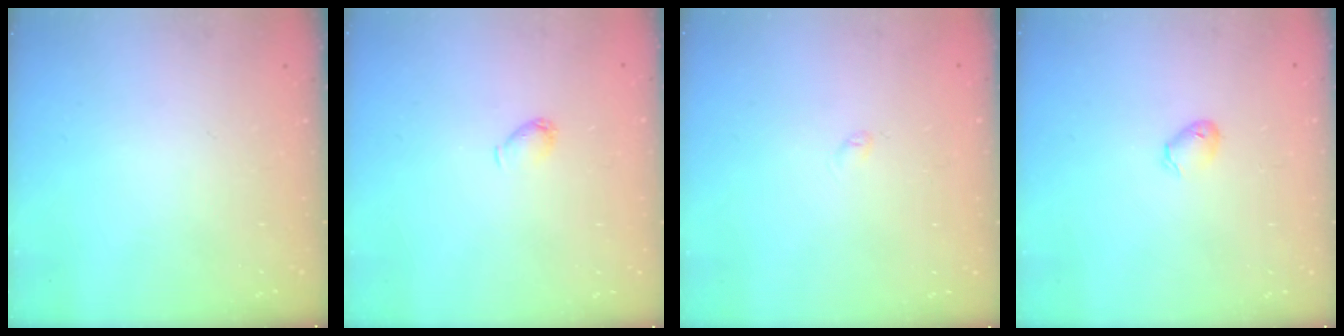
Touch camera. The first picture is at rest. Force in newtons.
{"total": 3.2, "press": 3.2, "slide": 0.6}
{"total": 2.4, "press": 2.3, "slide": 0.4}
{"total": 4.8, "press": 4.6, "slide": 1.2}